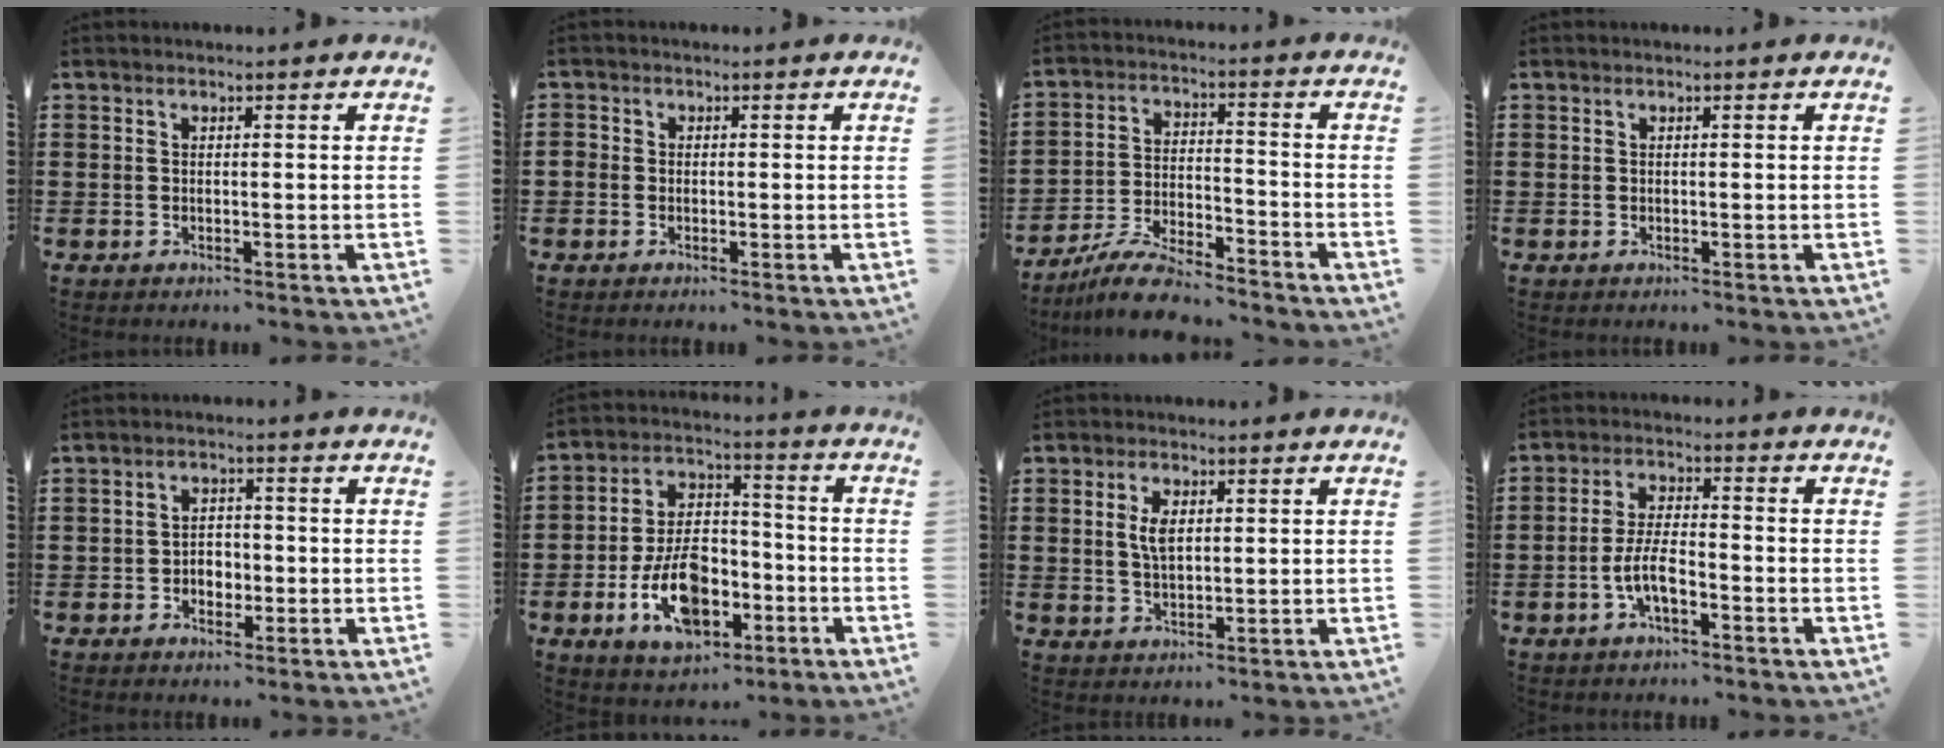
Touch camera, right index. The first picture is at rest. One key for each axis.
{"total": 1.1, "fx": -0.5, "fy": 0.9, "fz": 0.3, "tx": -0.009, "ty": 0.002, "tz": -0.010}
{"total": 7.5, "fx": -7.0, "fy": 0.6, "fz": 2.6, "tx": -0.056, "ty": 0.009, "tz": -0.134}
{"total": 0.0}
{"total": 2.6, "fx": -0.9, "fy": 2.1, "fz": 1.3, "tx": -0.030, "ty": 0.005, "tz": -0.020}
{"total": 11.3, "fx": -4.3, "fy": 6.7, "fz": 8.0, "tx": -0.155, "ty": 0.005, "tz": -0.079}
{"total": 3.8, "fx": 0.9, "fy": 1.9, "fz": 3.1, "tx": -0.066, "ty": 0.010, "tz": 0.015}
{"total": 5.8, "fx": -2.4, "fy": 2.0, "fz": 4.9, "tx": -0.117, "ty": -0.004, "tz": -0.052}